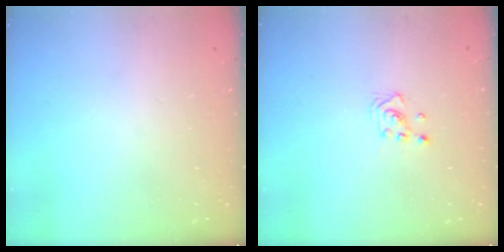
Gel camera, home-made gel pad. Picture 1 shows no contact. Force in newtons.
{"total": 2.8, "press": 2.8, "slide": 0.3}